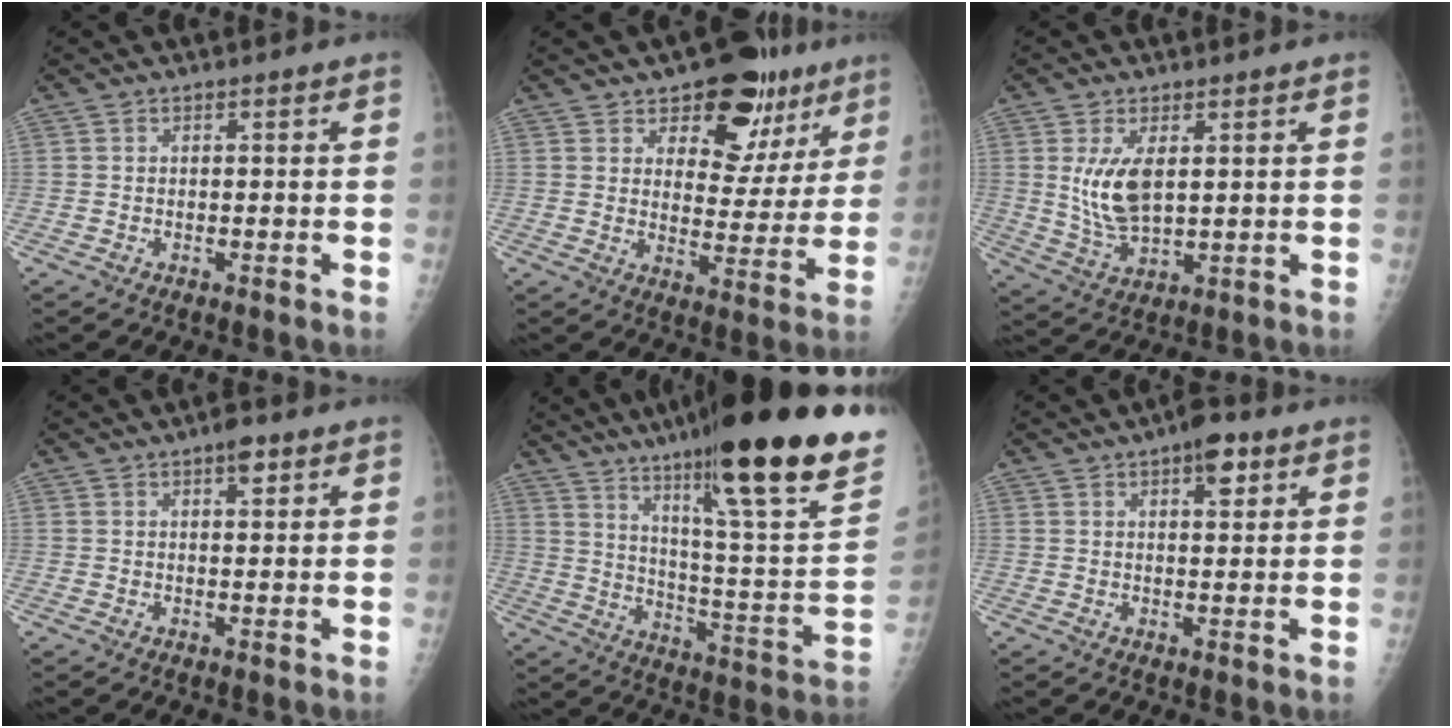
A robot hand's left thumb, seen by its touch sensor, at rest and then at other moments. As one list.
[{"total": 15.5, "force": [9.3, 8.7, 8.8], "torque": [-0.051, -0.044, 0.131]}, {"total": 8.6, "force": [2.1, 4.2, 7.2], "torque": [-0.133, -0.019, 0.053]}, {"total": 2.9, "force": [1.6, 1.1, 2.1], "torque": [-0.022, -0.004, 0.020]}, {"total": 32.0, "force": [21.5, 3.3, 23.5], "torque": [-0.311, -0.086, 0.318]}, {"total": 5.7, "force": [3.0, 2.4, 4.2], "torque": [-0.043, -0.008, 0.036]}]